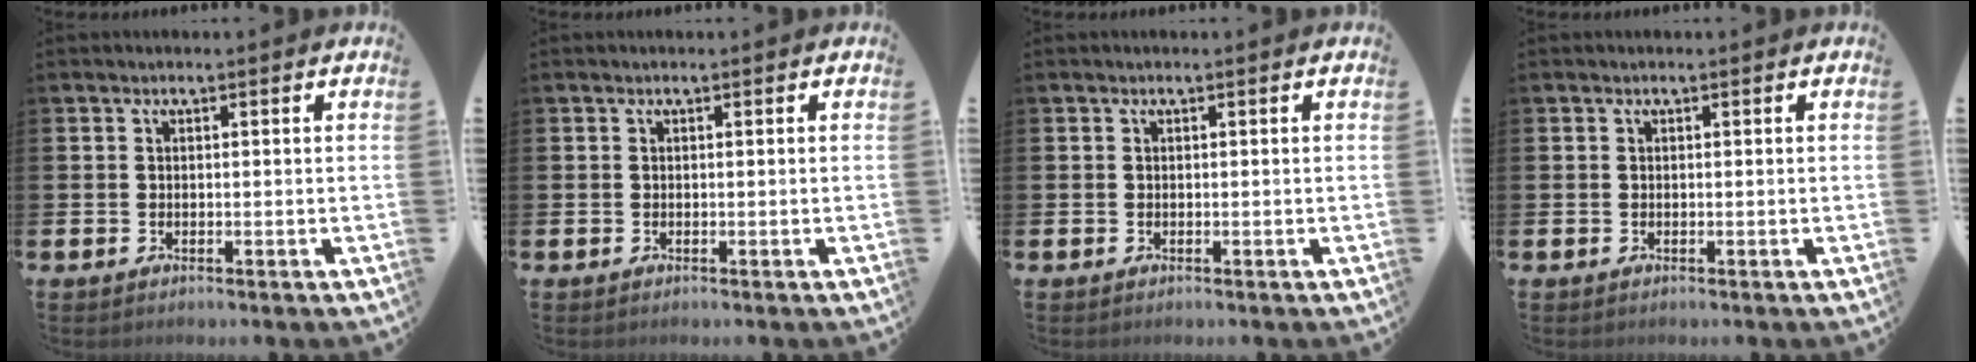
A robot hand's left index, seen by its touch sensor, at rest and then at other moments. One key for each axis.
{"total": 0.0}
{"total": 0.0}
{"total": 0.0}